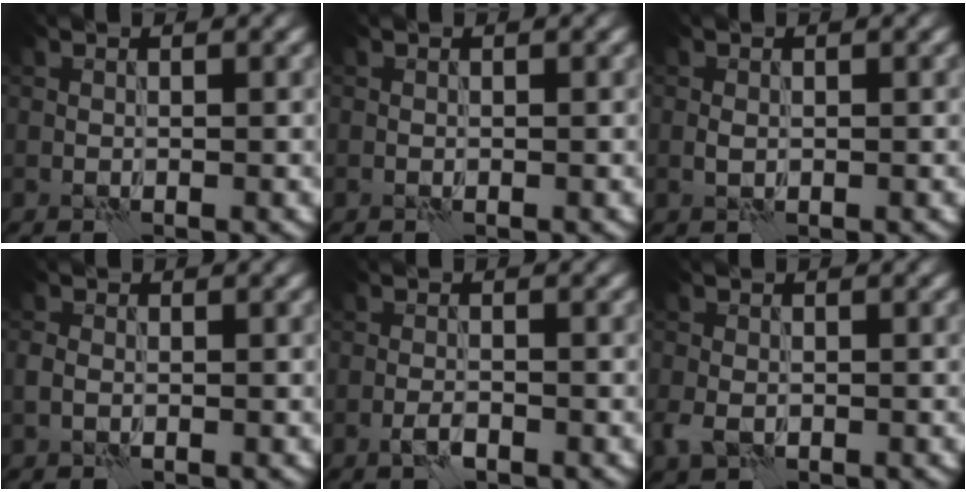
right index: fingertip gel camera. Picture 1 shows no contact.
{"total": 0.0}
{"total": 0.7, "force": [0.1, 0.6, 0.4], "torque": [-0.012, -0.002, 0.000]}
{"total": 1.0, "force": [-0.1, 0.9, 0.5], "torque": [-0.014, 0.001, -0.007]}
{"total": 1.2, "force": [-0.7, 0.5, 0.9], "torque": [-0.021, 0.001, -0.017]}
{"total": 2.1, "force": [-0.6, 1.7, 1.1], "torque": [-0.028, -0.006, -0.015]}